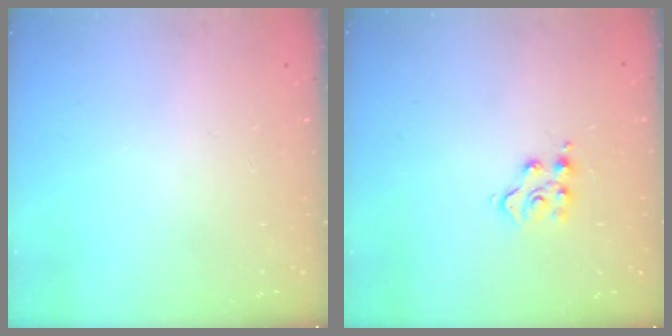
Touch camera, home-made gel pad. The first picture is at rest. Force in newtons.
{"total": 6.7, "press": 6.7, "slide": 0.2}